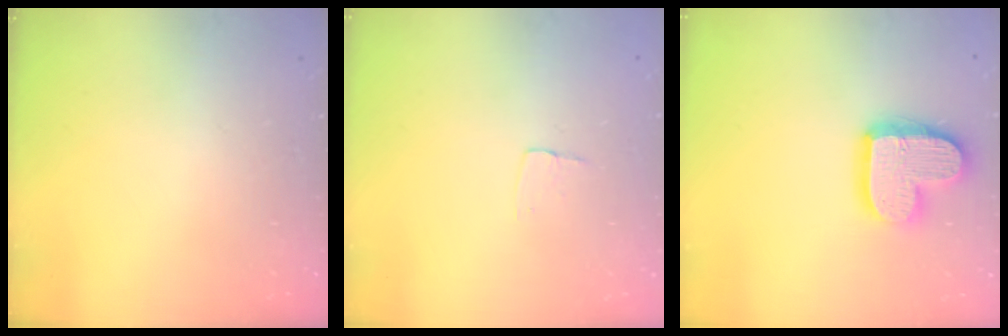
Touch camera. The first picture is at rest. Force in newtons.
{"total": 3.4, "press": 3.4, "slide": 0.2}
{"total": 16.1, "press": 16.1, "slide": 1.3}